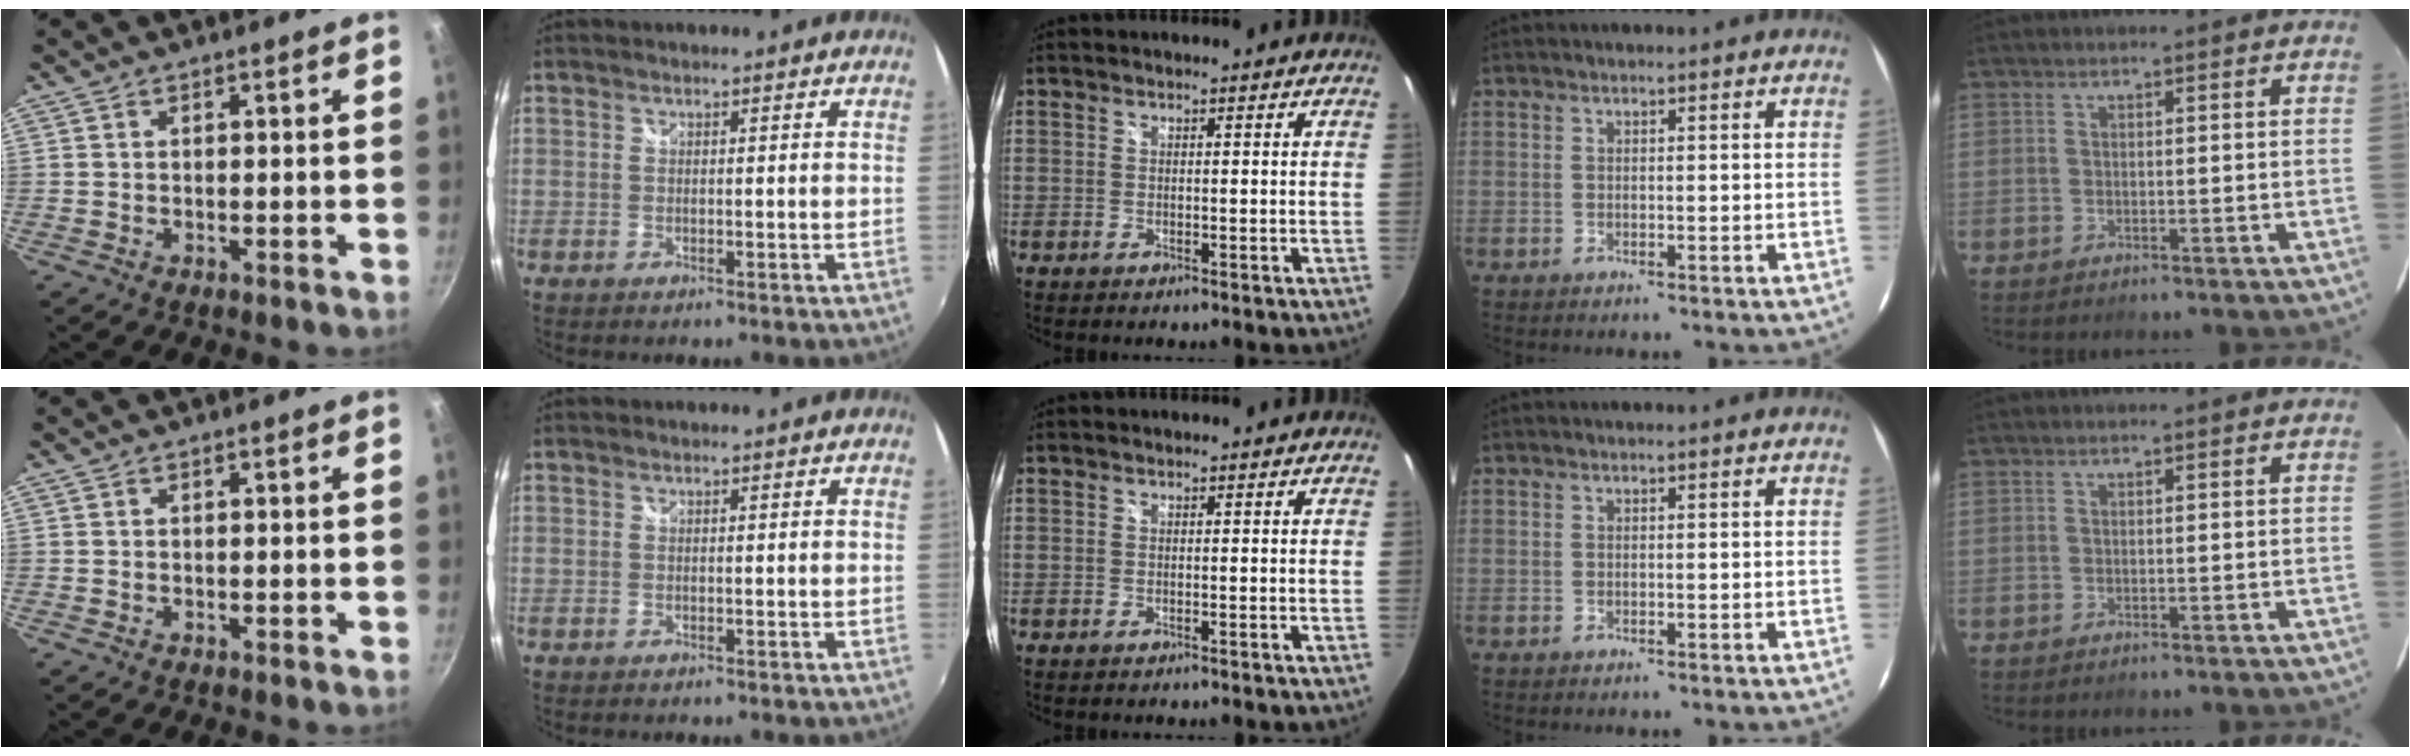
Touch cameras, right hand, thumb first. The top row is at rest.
{}